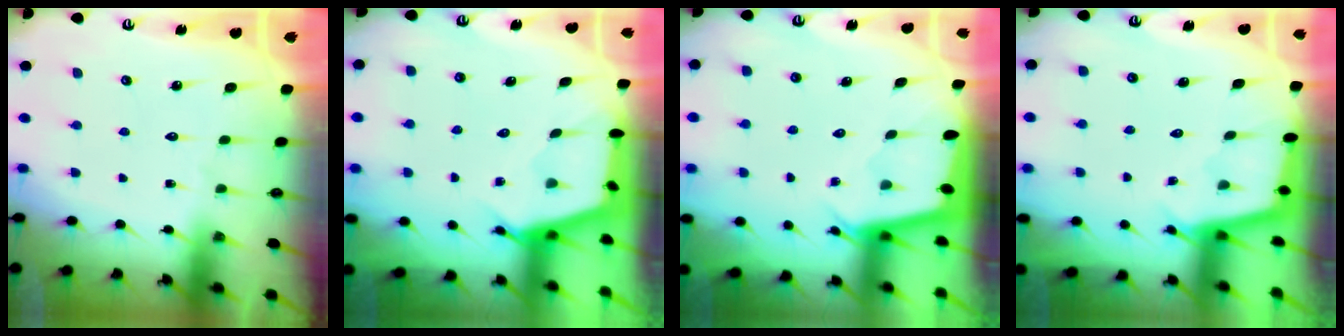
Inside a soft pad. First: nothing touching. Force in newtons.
{"total": 2.8, "press": 2.8, "slide": 0.3}
{"total": 2.0, "press": 2.0, "slide": 0.2}
{"total": 2.5, "press": 2.5, "slide": 0.2}